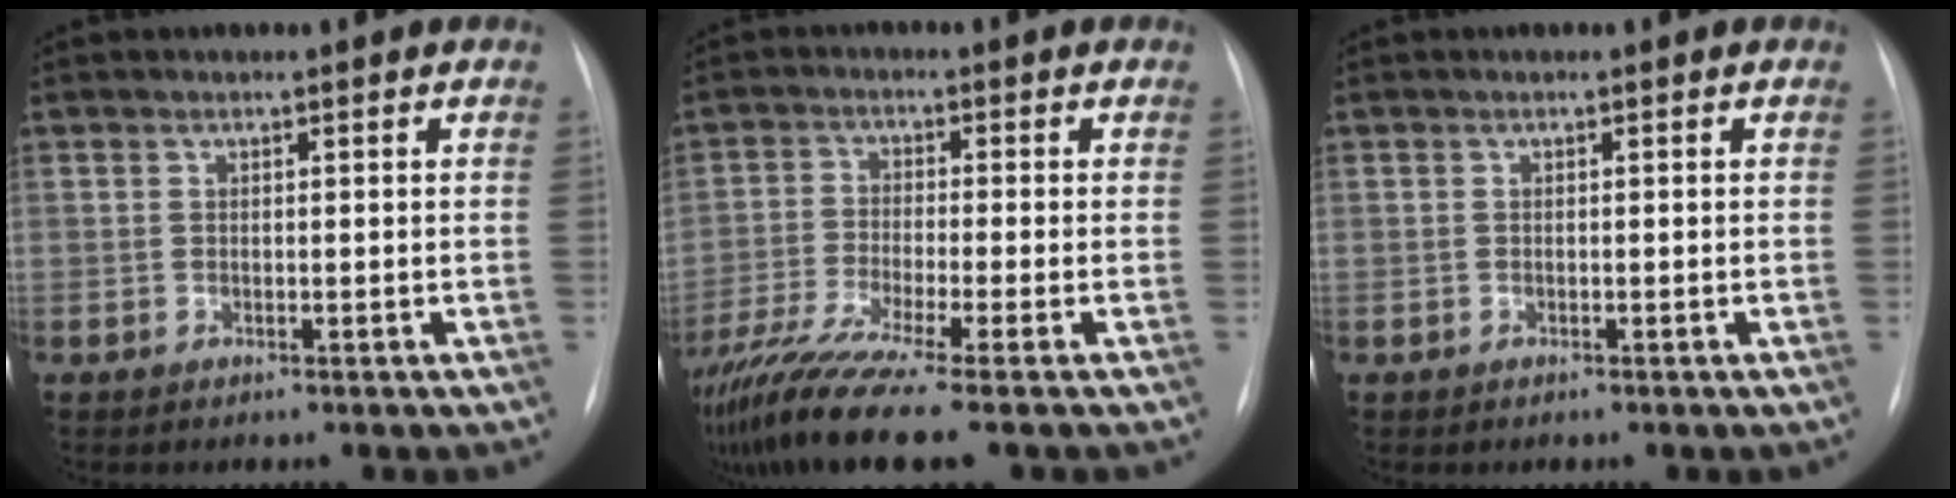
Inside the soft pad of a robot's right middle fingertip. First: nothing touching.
{"total": 10.8, "force": [-8.3, -1.2, 6.8], "torque": [-0.128, -0.039, -0.141]}
{"total": 0.0}